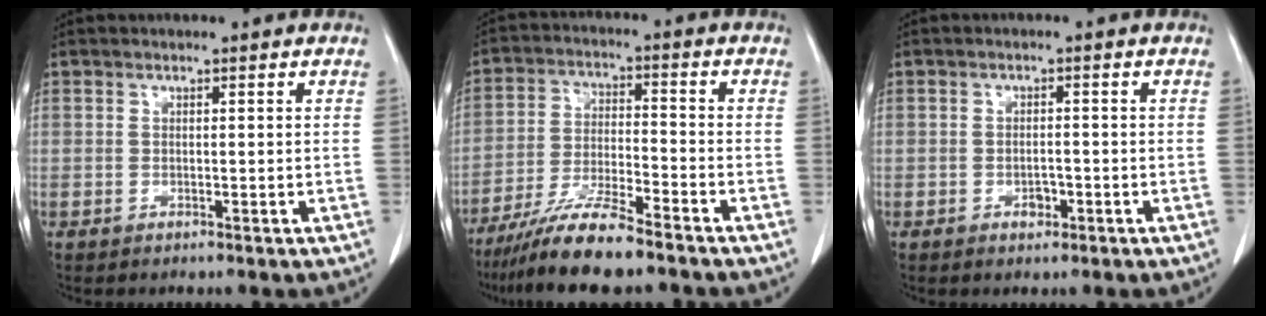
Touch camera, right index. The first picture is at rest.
{"total": 9.6, "force": [-7.9, 0.1, 5.4], "torque": [-0.101, -0.026, -0.146]}
{"total": 1.9, "force": [-0.9, 1.0, 1.3], "torque": [-0.020, 0.003, -0.011]}